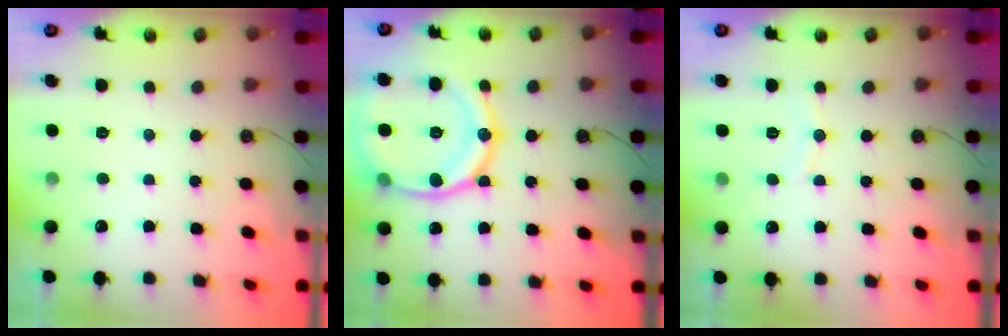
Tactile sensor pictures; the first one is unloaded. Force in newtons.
{"total": 20.3, "press": 20.2, "slide": 1.8}
{"total": 5.7, "press": 5.7, "slide": 0.7}